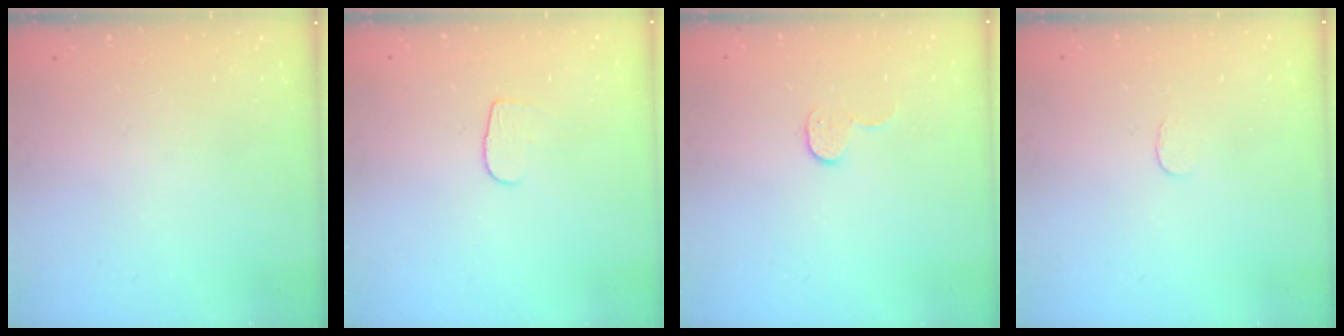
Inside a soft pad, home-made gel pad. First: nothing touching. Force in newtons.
{"total": 4.3, "press": 4.2, "slide": 0.3}
{"total": 5.7, "press": 5.7, "slide": 0.3}
{"total": 2.6, "press": 2.6, "slide": 0.2}